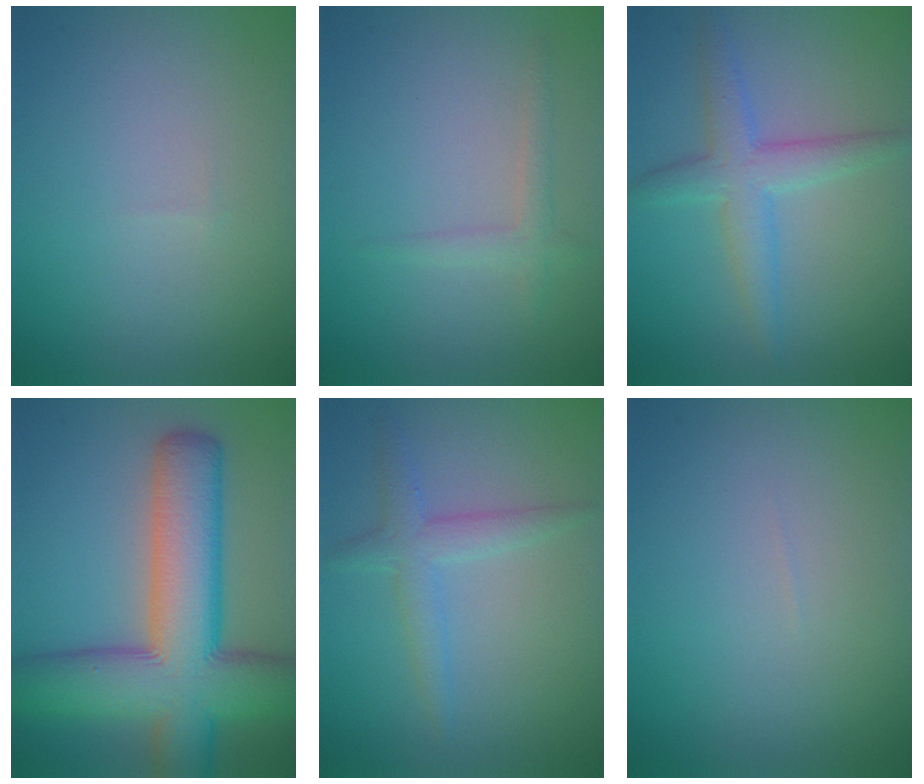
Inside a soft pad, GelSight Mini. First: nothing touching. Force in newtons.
{"total": 1.6, "press": 1.6, "slide": 0.1}
{"total": 3.8, "press": 3.8, "slide": 0.2}
{"total": 12.6, "press": 12.6, "slide": 0.6}
{"total": 2.5, "press": 2.5, "slide": 0.1}
{"total": 0.0}